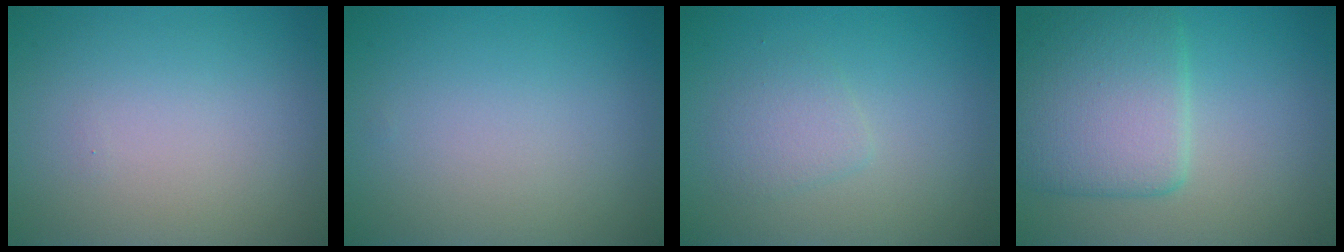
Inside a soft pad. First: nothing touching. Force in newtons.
{"total": 0.0}
{"total": 1.8, "press": 1.8, "slide": 0.0}
{"total": 6.3, "press": 6.3, "slide": 0.5}